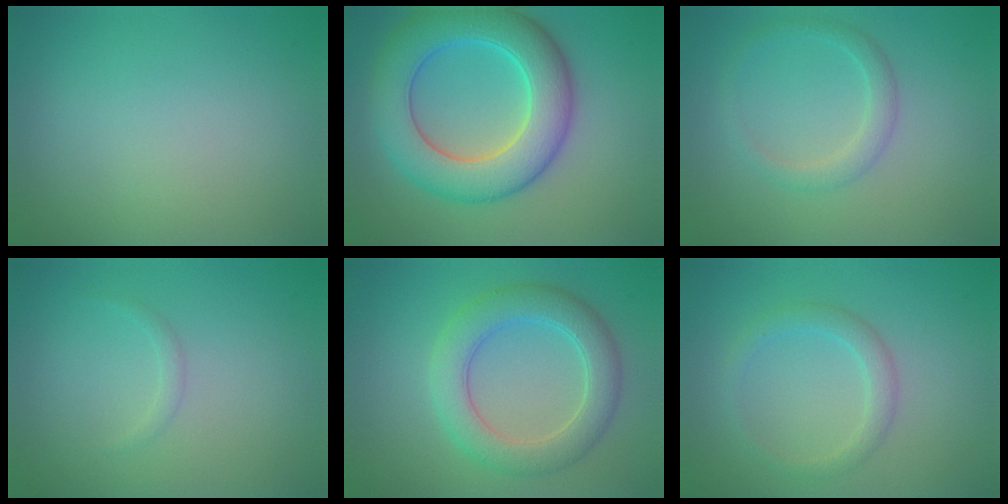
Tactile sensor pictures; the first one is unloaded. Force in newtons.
{"total": 9.0, "press": 9.0, "slide": 0.2}
{"total": 2.0, "press": 2.0, "slide": 0.2}
{"total": 0.7, "press": 0.7, "slide": 0.0}
{"total": 5.3, "press": 5.3, "slide": 0.1}
{"total": 2.0, "press": 2.0, "slide": 0.2}